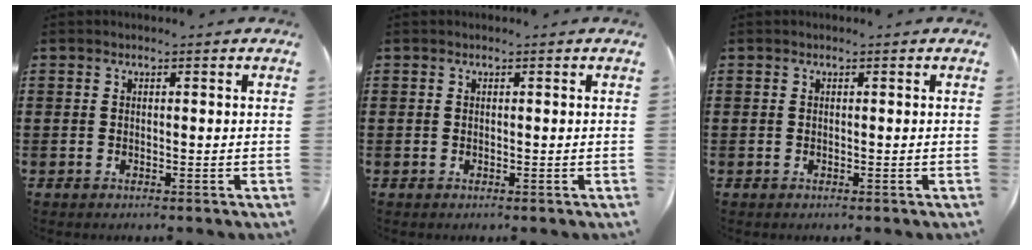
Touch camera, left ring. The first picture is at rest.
{"total": 0.0}
{"total": 0.0}